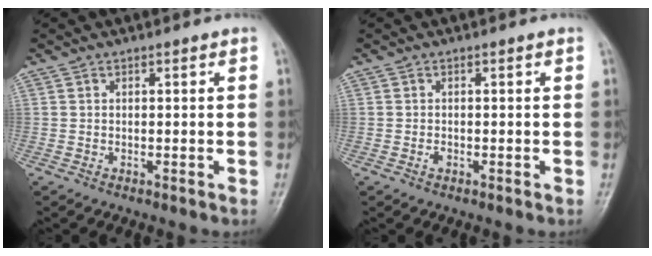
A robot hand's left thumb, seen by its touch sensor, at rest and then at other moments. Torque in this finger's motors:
{"motor_torque": [-0.03, 0.00, 0.25, 0.13, 0.00]}